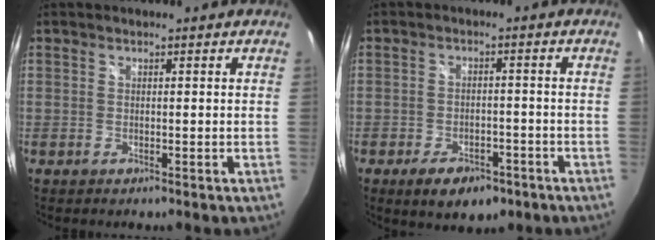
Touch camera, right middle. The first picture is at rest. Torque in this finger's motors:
{"motor_torque": [1.00, -0.90, 0.11, 0.06]}